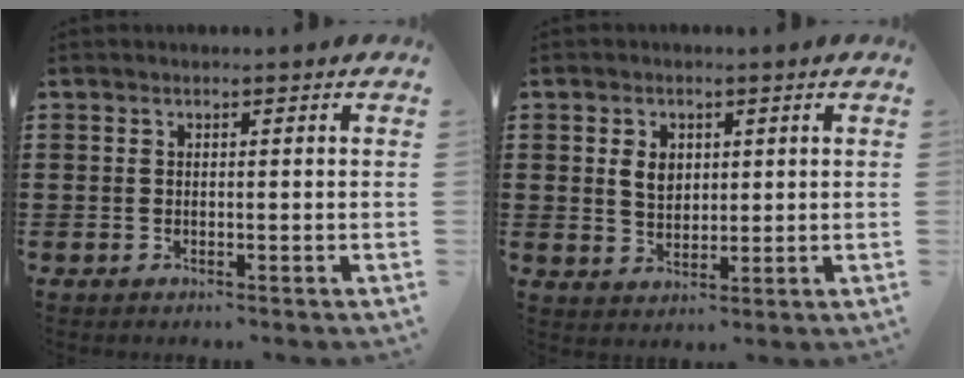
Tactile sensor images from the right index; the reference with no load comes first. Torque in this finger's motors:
{"motor_torque": [0.62, 0.61, 0.09, 0.05]}